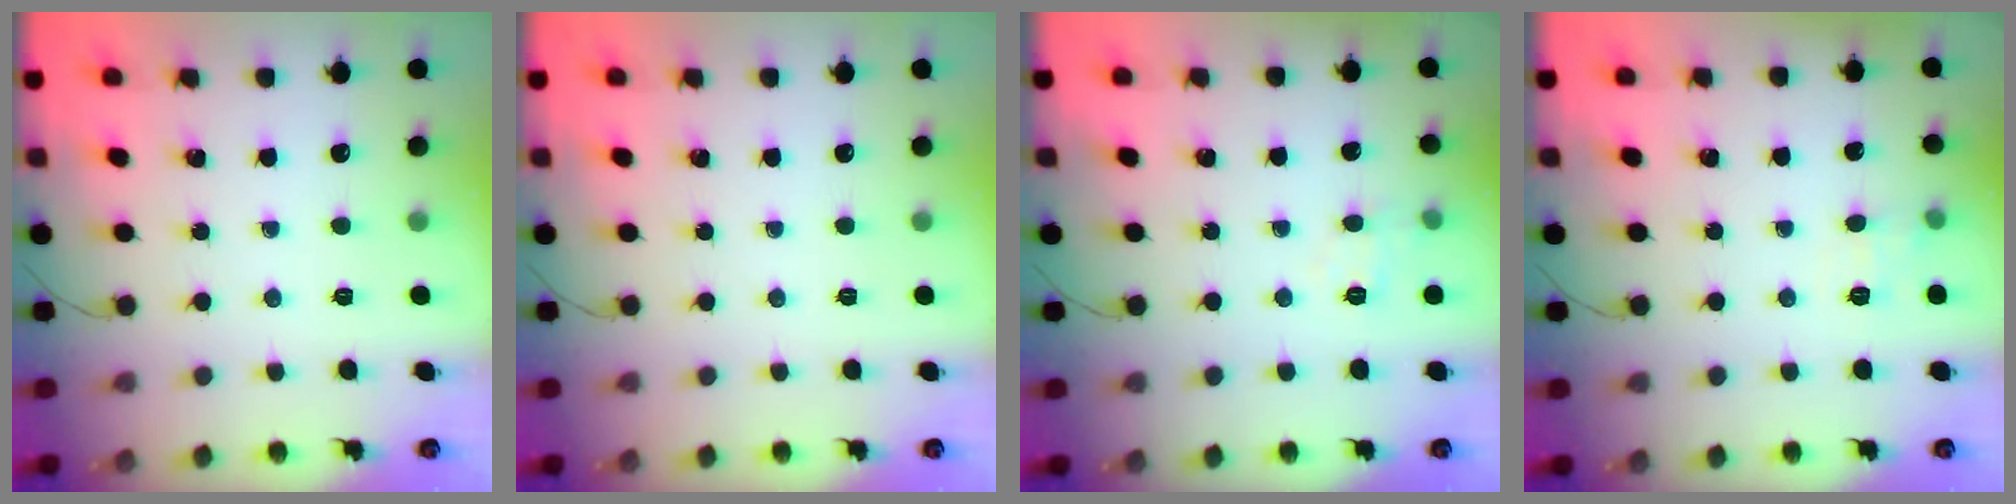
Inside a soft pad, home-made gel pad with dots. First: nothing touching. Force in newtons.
{"total": 0.0}
{"total": 7.6, "press": 7.5, "slide": 1.6}
{"total": 6.5, "press": 6.3, "slide": 1.6}